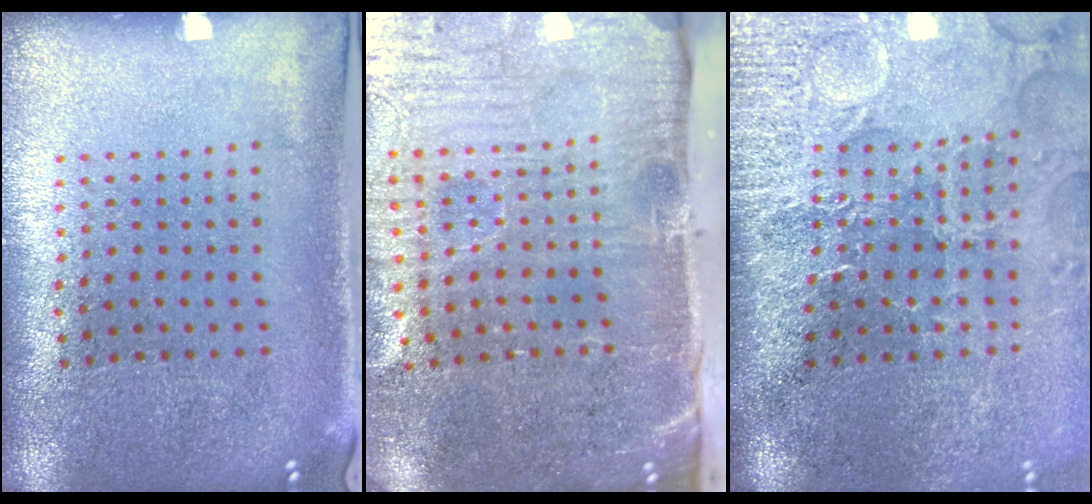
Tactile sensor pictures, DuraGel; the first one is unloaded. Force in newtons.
{"total": 5.2, "press": 4.3, "slide": 2.9}
{"total": 4.6, "press": 3.8, "slide": 2.6}